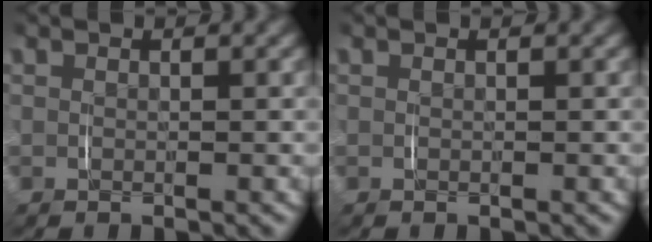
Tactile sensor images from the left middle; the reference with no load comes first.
{"total": 0.0}